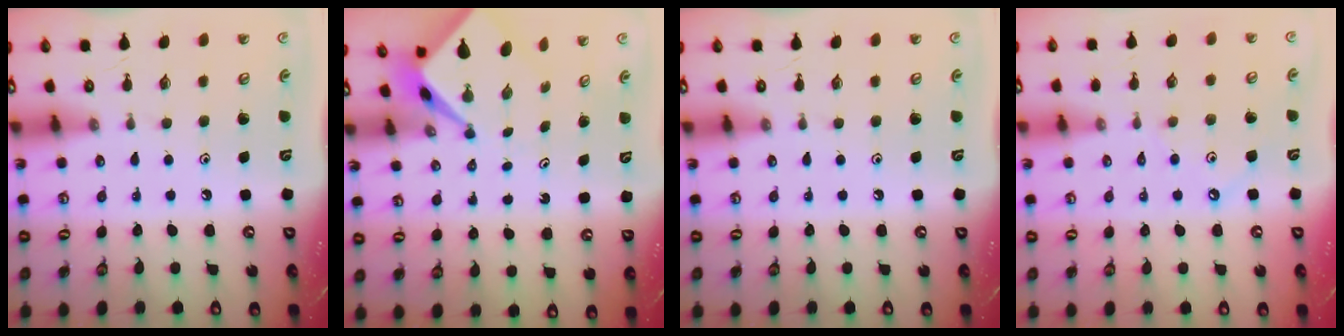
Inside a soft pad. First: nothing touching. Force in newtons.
{"total": 2.6, "press": 2.6, "slide": 0.2}
{"total": 0.0}
{"total": 1.1, "press": 1.1, "slide": 0.3}